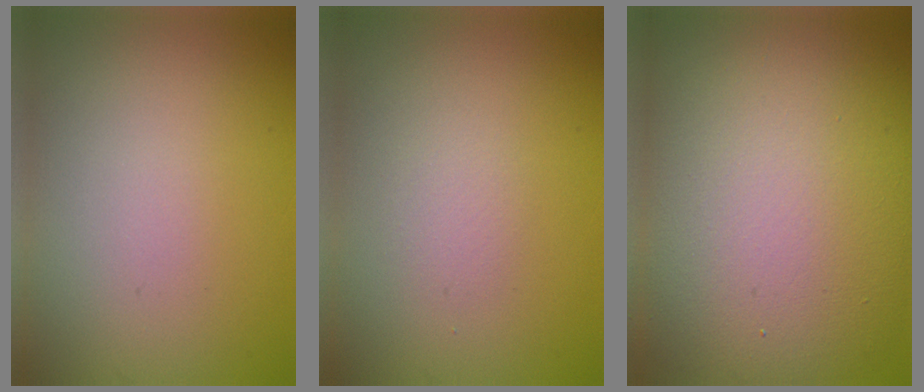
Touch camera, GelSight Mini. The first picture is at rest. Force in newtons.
{"total": 0.9, "press": 0.9, "slide": 0.1}
{"total": 15.3, "press": 15.3, "slide": 1.0}